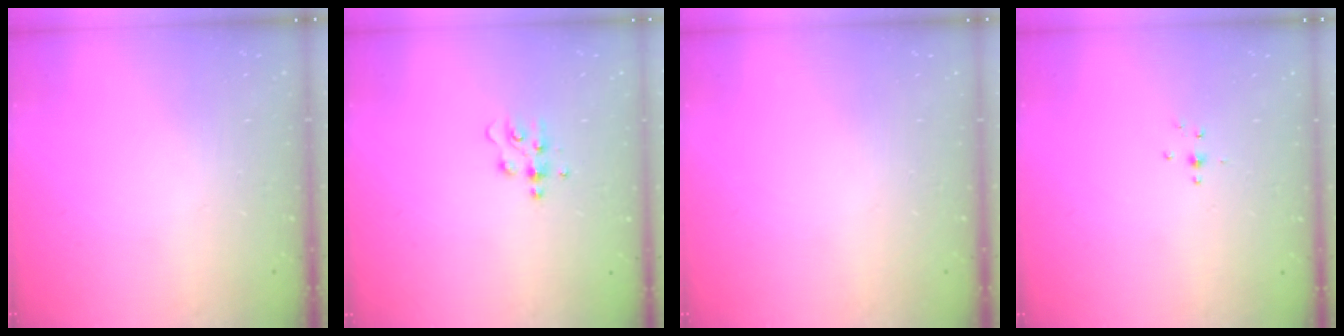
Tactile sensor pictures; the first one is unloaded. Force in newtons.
{"total": 5.1, "press": 5.1, "slide": 0.5}
{"total": 0.0}
{"total": 2.7, "press": 2.6, "slide": 0.9}